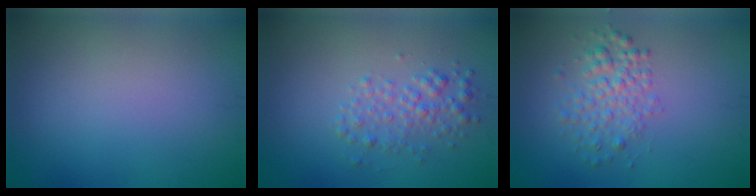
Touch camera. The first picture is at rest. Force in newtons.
{"total": 2.3, "press": 2.3, "slide": 0.1}
{"total": 2.8, "press": 2.8, "slide": 0.1}